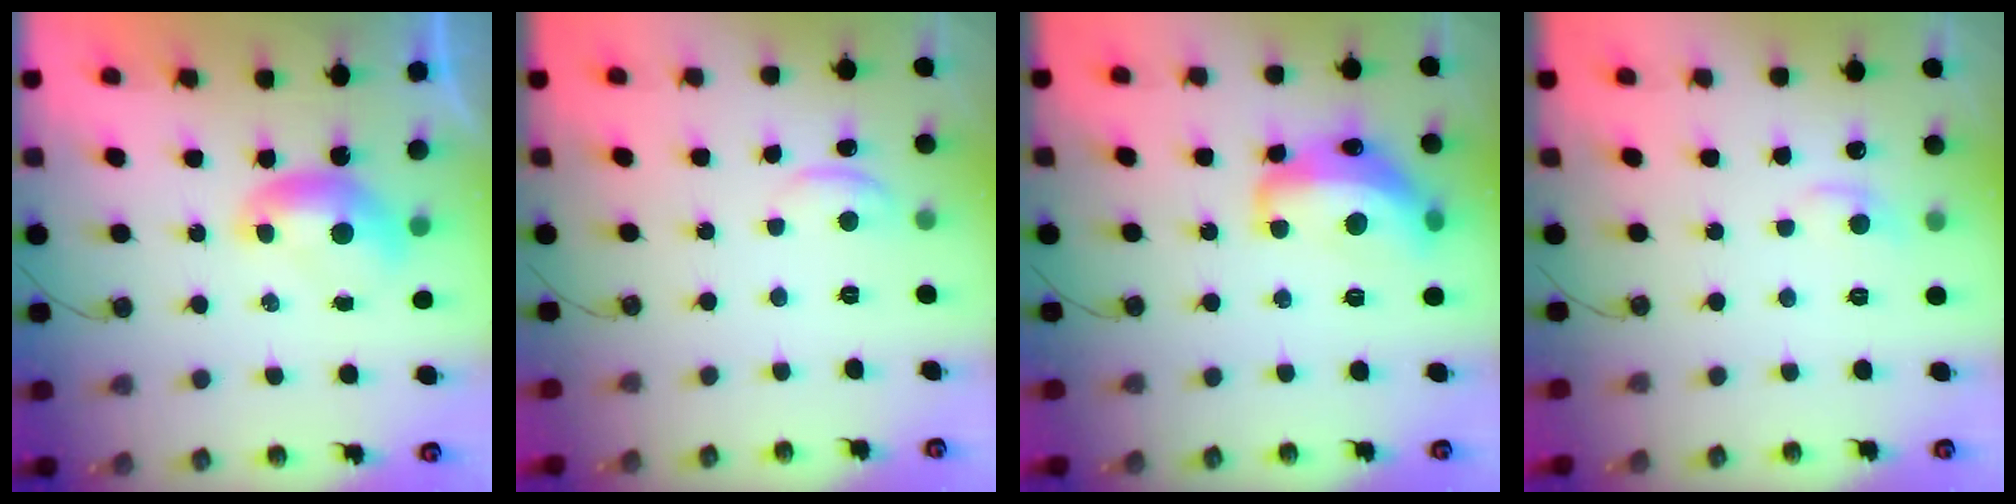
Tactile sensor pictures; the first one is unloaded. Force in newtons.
{"total": 0.6, "press": 0.1, "slide": 0.6}
{"total": 11.8, "press": 11.8, "slide": 0.7}
{"total": 1.6, "press": 1.3, "slide": 0.8}